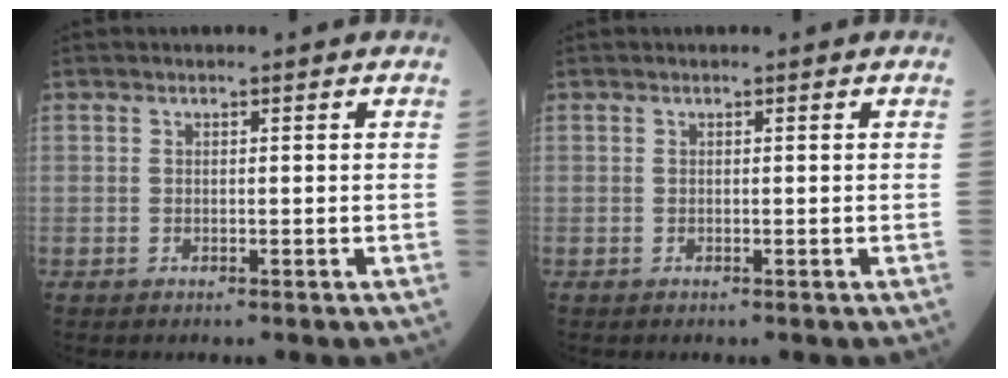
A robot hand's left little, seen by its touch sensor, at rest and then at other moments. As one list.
[{"total": 0.0}]